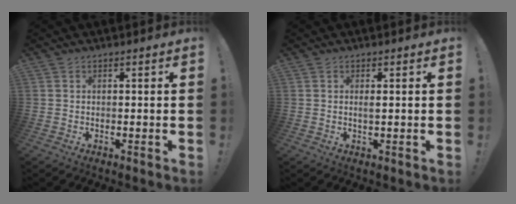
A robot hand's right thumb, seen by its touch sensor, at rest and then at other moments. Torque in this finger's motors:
{"motor_torque": [-0.04, -0.02, 0.00, 0.03, 0.00]}